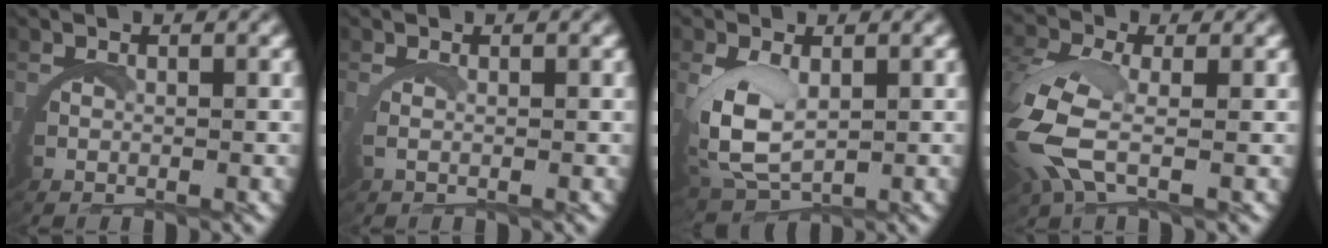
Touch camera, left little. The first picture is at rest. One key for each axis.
{"total": 1.1, "fx": 0.2, "fy": -0.2, "fz": 1.1, "tx": -0.022, "ty": 0.002, "tz": 0.004}
{"total": 5.4, "fx": 0.6, "fy": 3.6, "fz": 3.9, "tx": -0.115, "ty": -0.023, "tz": 0.030}
{"total": 4.8, "fx": -0.1, "fy": 2.2, "fz": 4.3, "tx": -0.125, "ty": -0.015, "tz": 0.006}